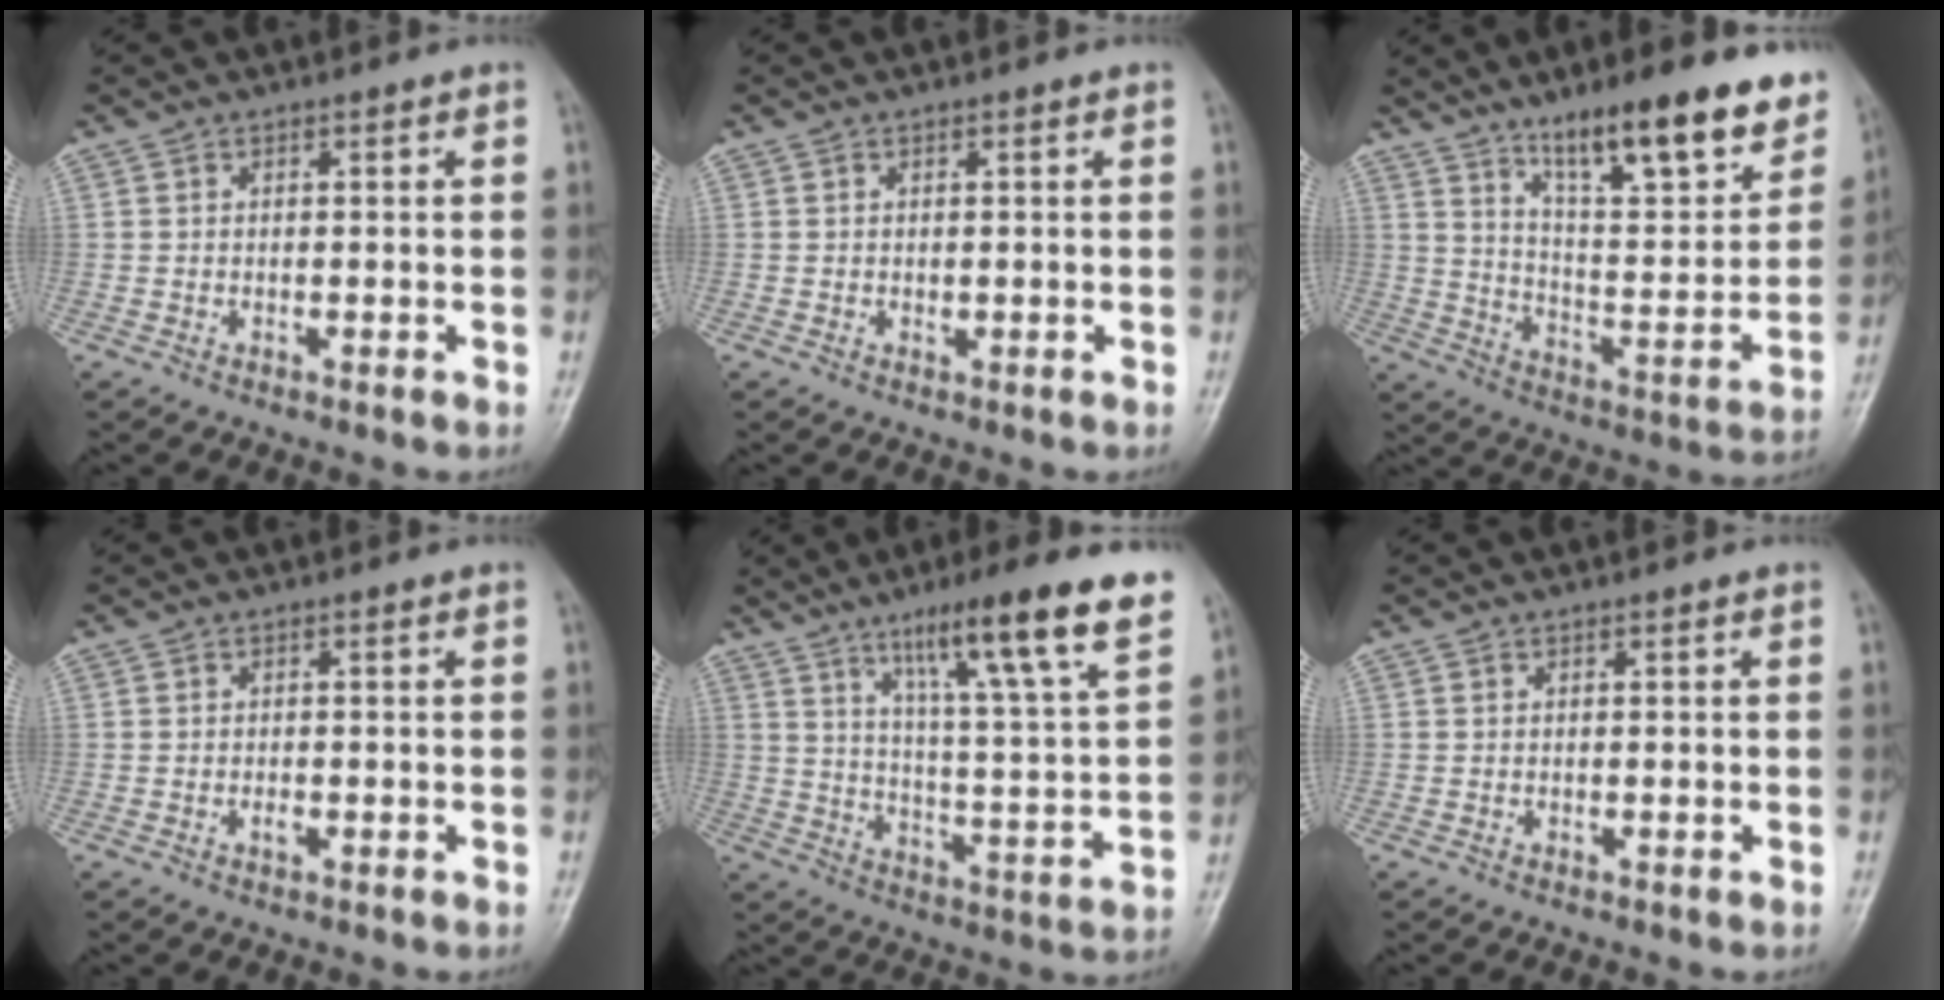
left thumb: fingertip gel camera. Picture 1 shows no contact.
{"total": 0.7, "force": [0.2, 0.4, 0.5], "torque": [-0.006, -0.001, 0.005]}
{"total": 20.6, "force": [13.7, 5.4, 14.4], "torque": [-0.173, -0.068, 0.219]}
{"total": 1.1, "force": [-0.4, 0.6, 0.8], "torque": [-0.013, 0.001, -0.005]}
{"total": 19.4, "force": [11.9, 1.6, 15.2], "torque": [-0.212, -0.048, 0.182]}
{"total": 0.0}